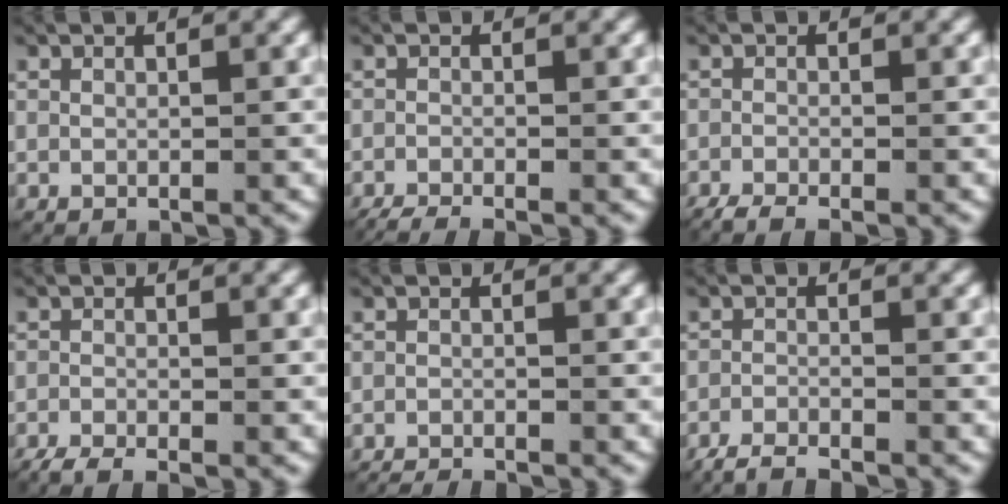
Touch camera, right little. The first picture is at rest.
{"total": 3.8, "force": [-3.5, 1.1, 1.1], "torque": [-0.025, -0.015, -0.050]}
{"total": 3.1, "force": [-2.7, 1.1, 1.0], "torque": [-0.027, -0.013, -0.041]}
{"total": 3.6, "force": [-3.2, 1.3, 1.3], "torque": [-0.031, -0.015, -0.047]}
{"total": 3.6, "force": [-3.4, 0.9, 0.6], "torque": [-0.015, -0.015, -0.050]}
{"total": 4.4, "force": [-4.1, 1.3, 0.9], "torque": [-0.025, -0.017, -0.064]}